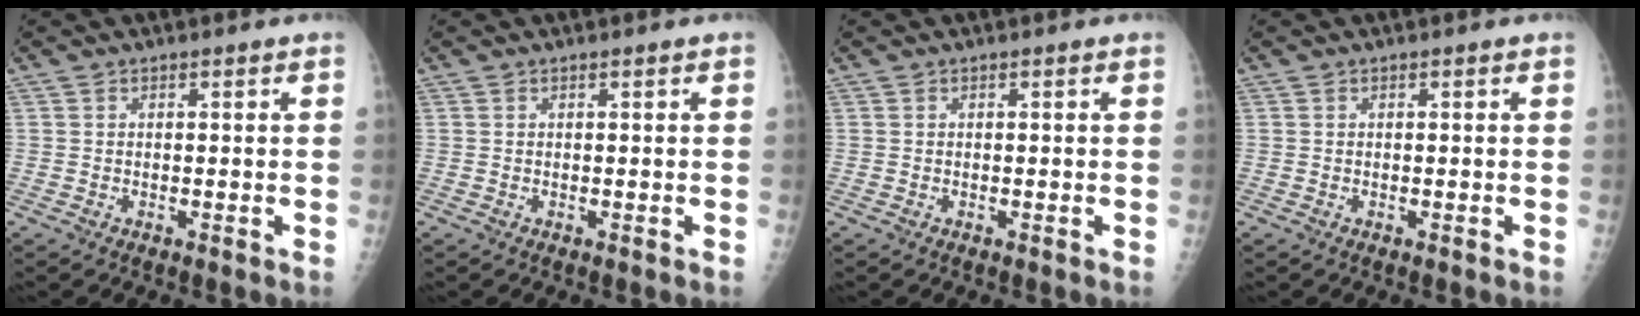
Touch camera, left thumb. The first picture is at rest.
{"total": 0.0}
{"total": 0.0}
{"total": 0.0}